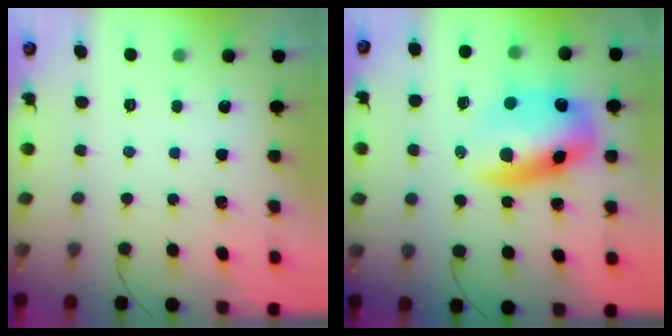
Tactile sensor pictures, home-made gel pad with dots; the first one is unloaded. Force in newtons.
{"total": 14.1, "press": 13.7, "slide": 3.4}